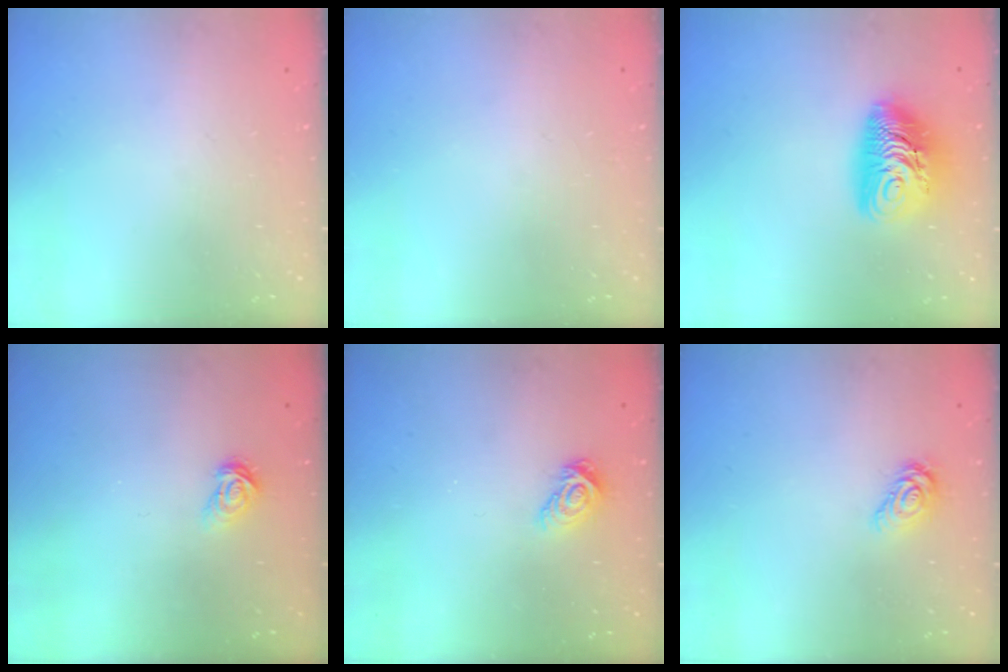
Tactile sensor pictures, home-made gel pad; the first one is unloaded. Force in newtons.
{"total": 0.0}
{"total": 12.8, "press": 12.8, "slide": 1.2}
{"total": 3.8, "press": 3.8, "slide": 0.5}
{"total": 7.4, "press": 7.4, "slide": 0.2}
{"total": 6.8, "press": 6.8, "slide": 0.1}